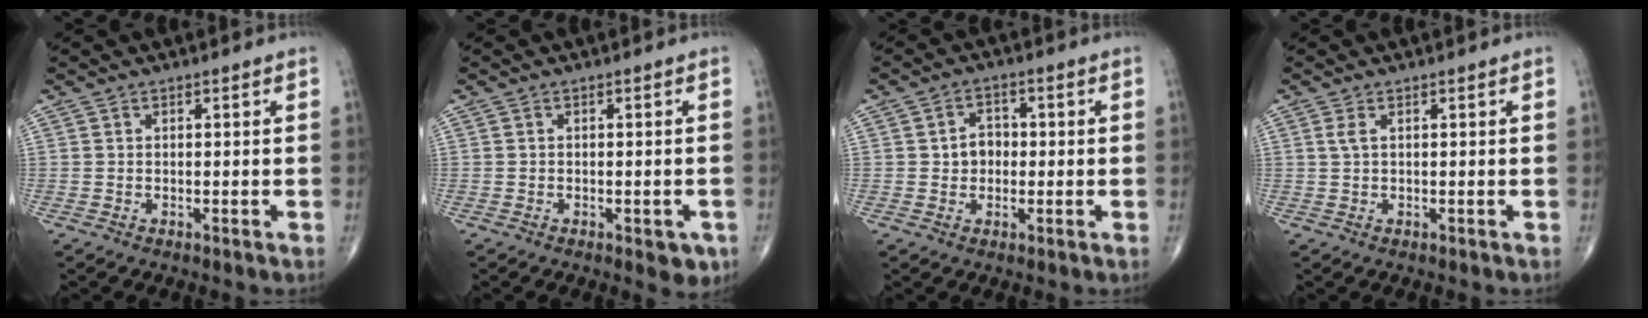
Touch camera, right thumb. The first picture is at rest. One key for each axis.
{"total": 3.4, "fx": -1.5, "fy": 1.7, "fz": 2.6, "tx": -0.018, "ty": 0.000, "tz": -0.015}
{"total": 4.1, "fx": -0.1, "fy": 3.4, "fz": 2.3, "tx": -0.020, "ty": 0.011, "tz": -0.007}
{"total": 1.2, "fx": 0.4, "fy": 0.4, "fz": 1.1, "tx": -0.031, "ty": 0.008, "tz": 0.010}